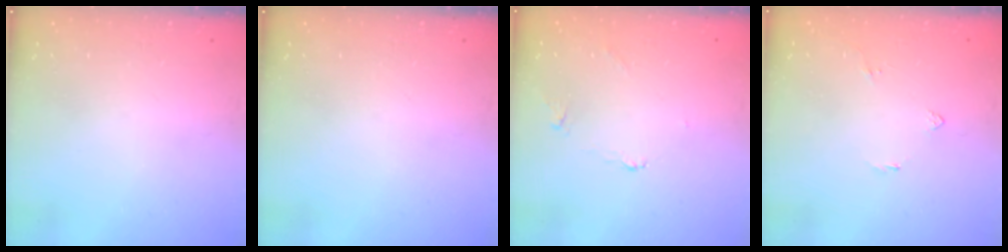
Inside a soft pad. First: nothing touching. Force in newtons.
{"total": 0.0}
{"total": 1.9, "press": 1.8, "slide": 0.3}
{"total": 2.7, "press": 2.7, "slide": 0.5}